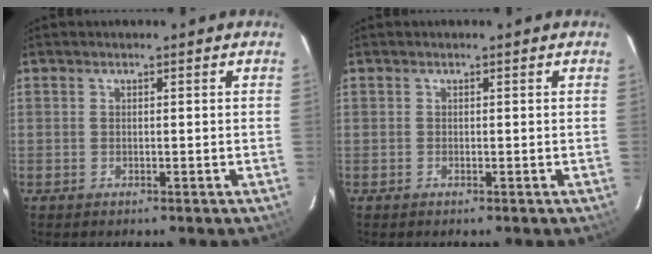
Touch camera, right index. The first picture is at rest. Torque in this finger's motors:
{"motor_torque": [-1.63, 0.05, -0.86, -0.21]}